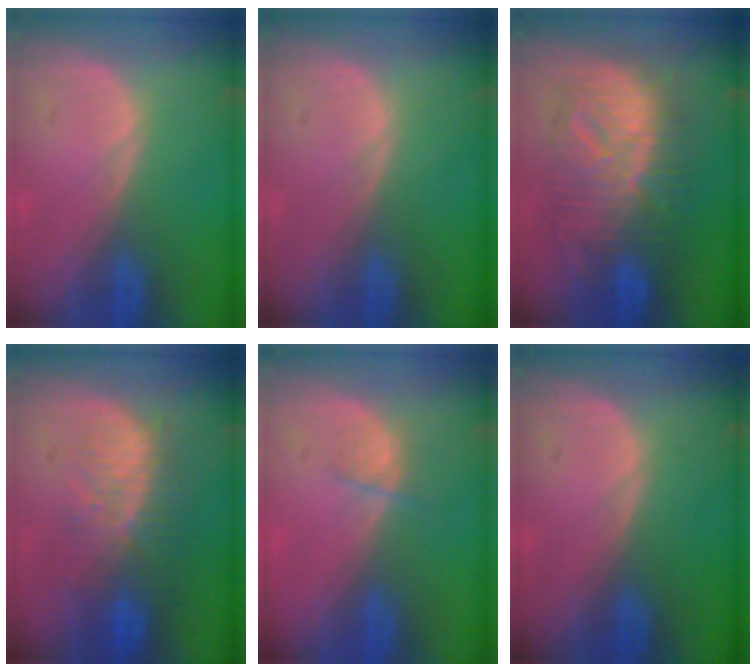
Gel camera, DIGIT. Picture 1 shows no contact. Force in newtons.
{"total": 0.0}
{"total": 12.3, "press": 12.2, "slide": 1.3}
{"total": 10.2, "press": 8.6, "slide": 5.4}
{"total": 1.9, "press": 1.7, "slide": 0.8}
{"total": 0.0}